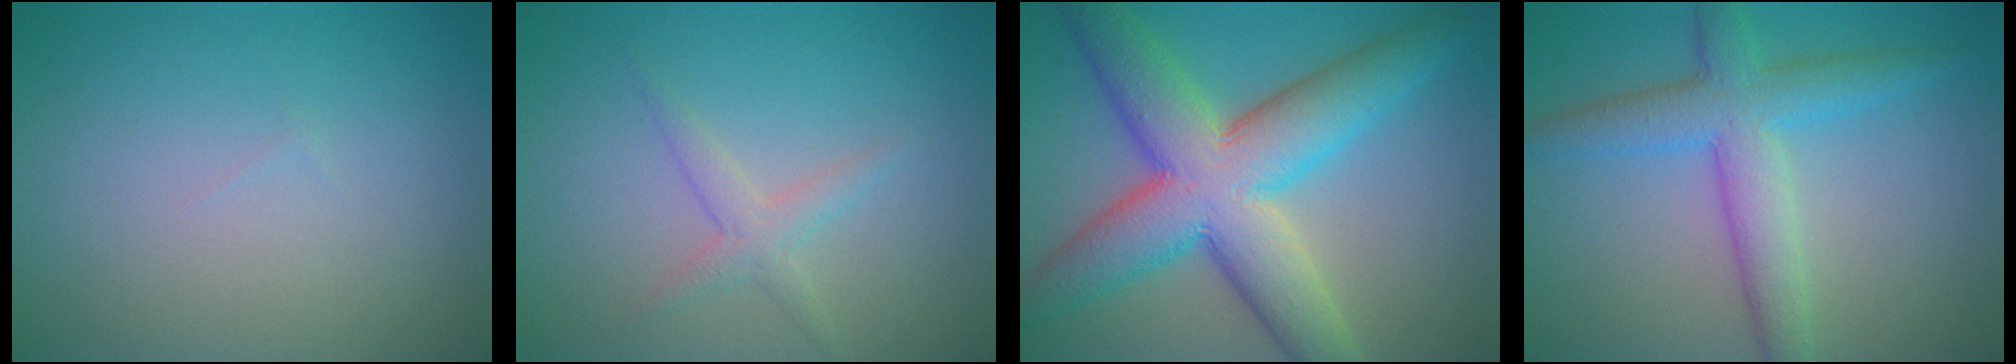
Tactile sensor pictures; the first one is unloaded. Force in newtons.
{"total": 1.8, "press": 1.8, "slide": 0.1}
{"total": 11.1, "press": 11.1, "slide": 0.5}
{"total": 5.3, "press": 5.3, "slide": 0.1}